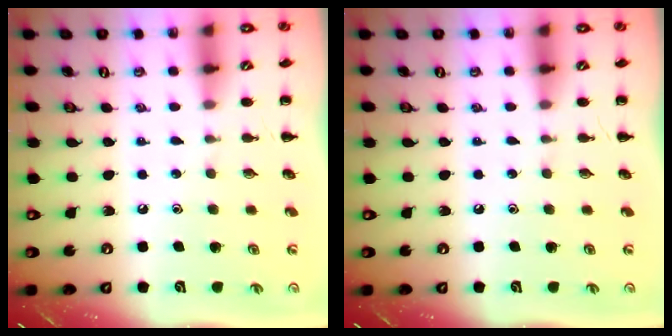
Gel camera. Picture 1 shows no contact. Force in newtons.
{"total": 0.0}